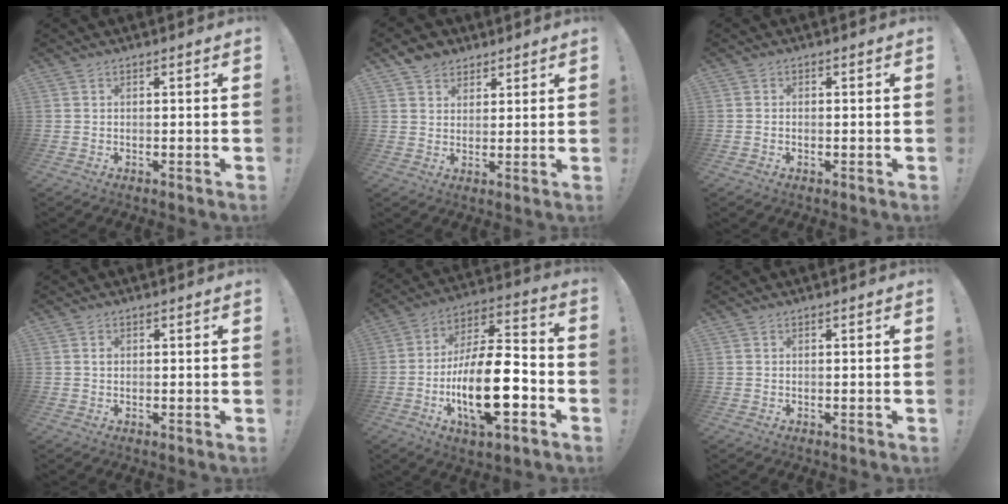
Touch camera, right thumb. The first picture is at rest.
{"total": 5.8, "force": [4.1, 4.1, 1.0], "torque": [-0.020, -0.018, 0.079]}
{"total": 0.7, "force": [0.0, 0.5, 0.5], "torque": [-0.016, 0.005, 0.001]}
{"total": 0.7, "force": [0.1, 0.6, 0.4], "torque": [-0.011, 0.005, 0.002]}
{"total": 21.2, "force": [-7.2, 7.9, 18.3], "torque": [-0.336, 0.035, -0.115]}
{"total": 0.0}